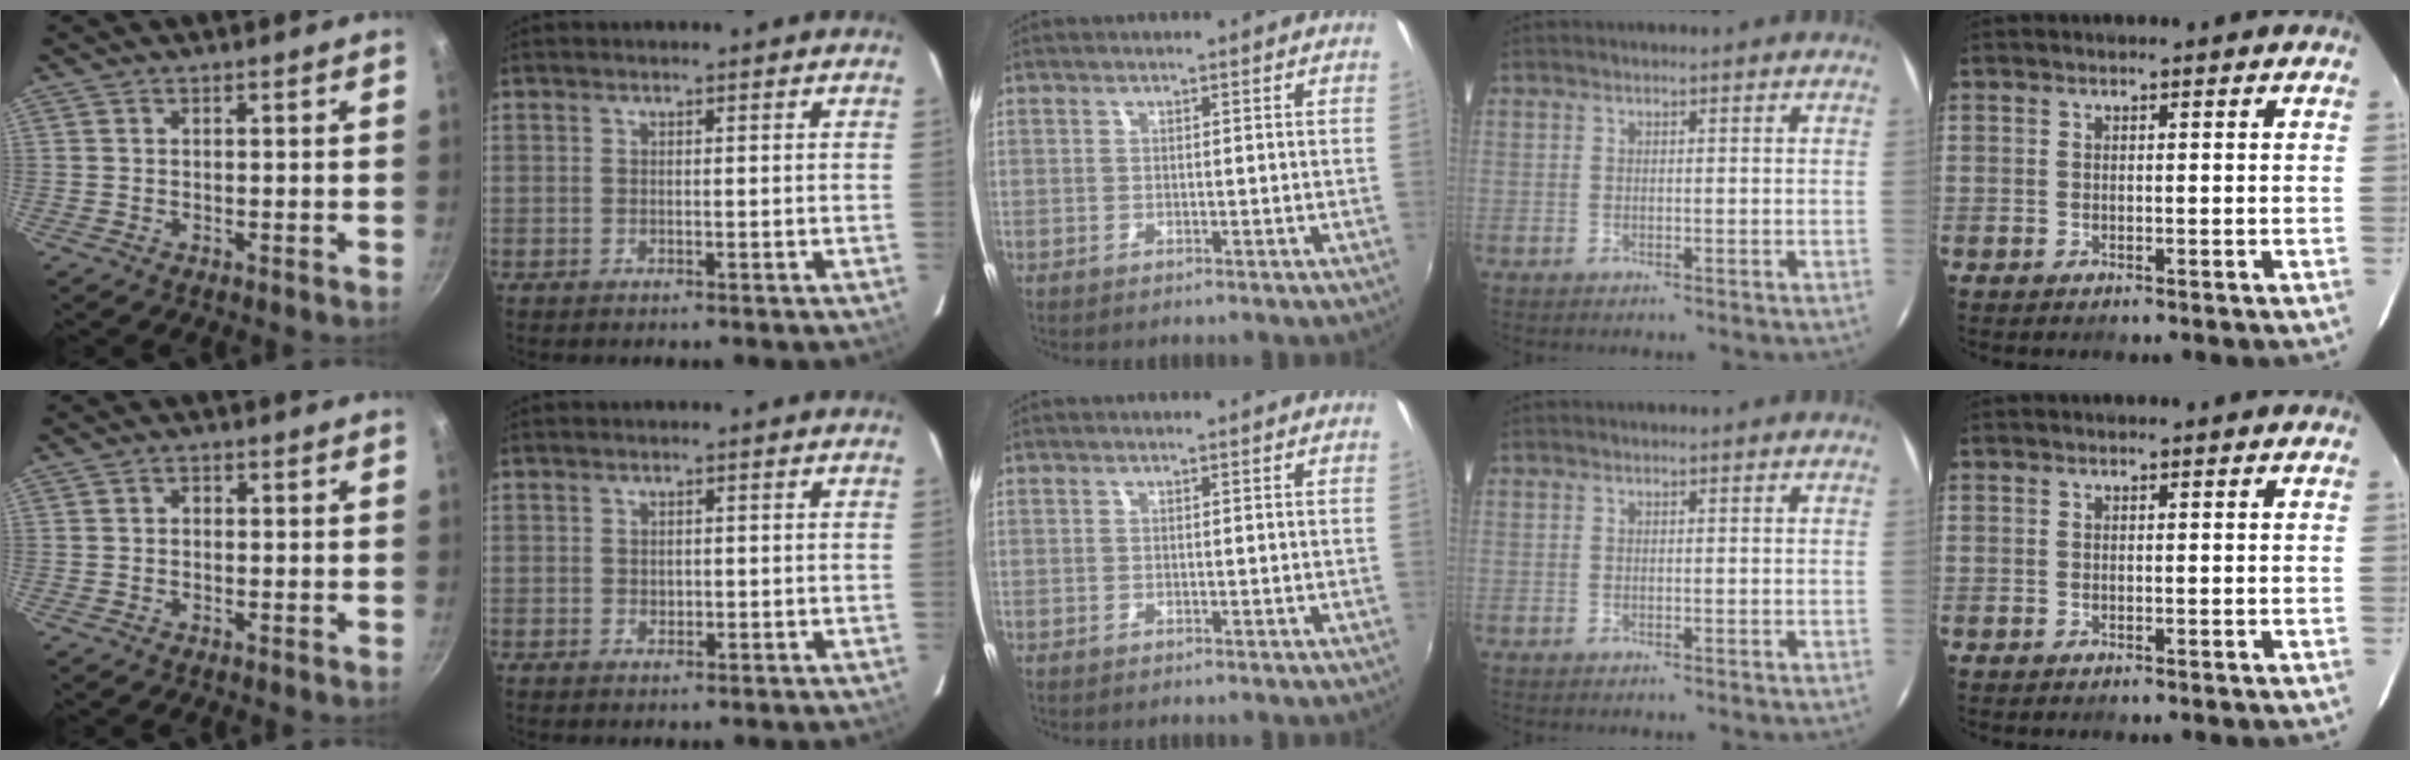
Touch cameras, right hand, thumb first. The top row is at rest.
{"thumb": {"total": 1.2, "force": [-0.1, 1.0, 0.7], "torque": [-0.012, 0.007, -0.003]}, "index": {"total": 1.5, "force": [-0.1, 1.3, 0.8], "torque": [-0.011, 0.002, 0.000]}}